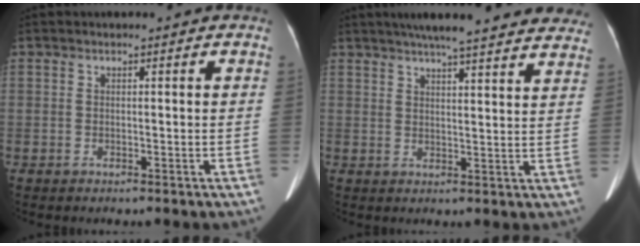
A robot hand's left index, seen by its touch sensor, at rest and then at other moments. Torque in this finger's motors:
{"motor_torque": [0.94, -1.20, 0.26, 0.08]}